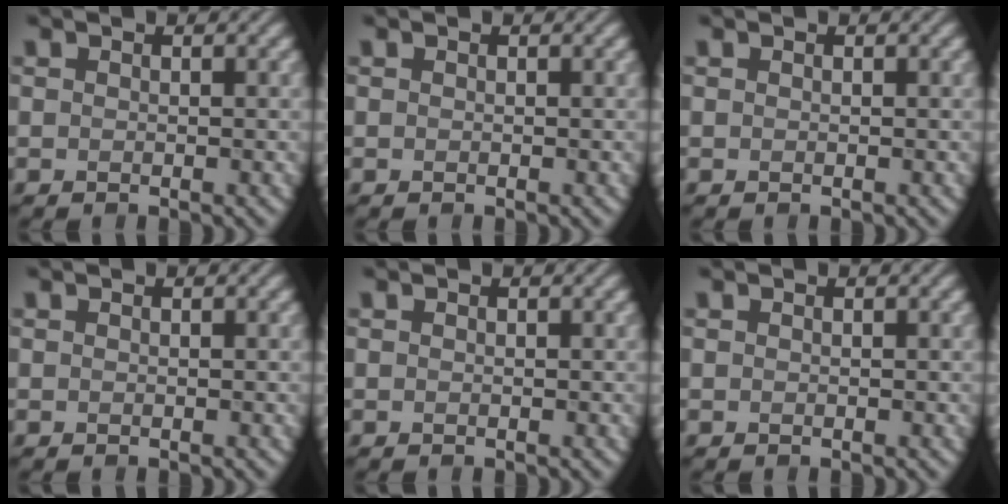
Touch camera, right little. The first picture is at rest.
{"total": 0.0}
{"total": 0.0}
{"total": 0.0}
{"total": 0.0}
{"total": 0.0}